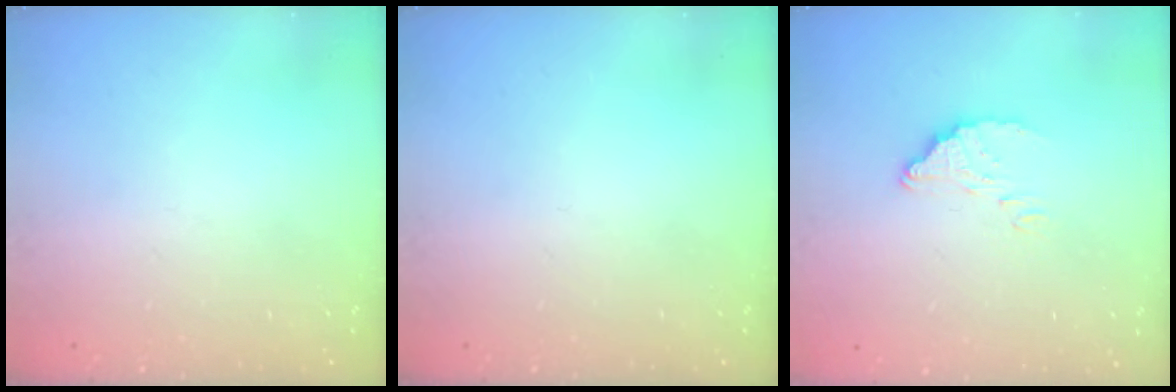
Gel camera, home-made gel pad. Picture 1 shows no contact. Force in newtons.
{"total": 0.0}
{"total": 4.7, "press": 4.7, "slide": 0.3}